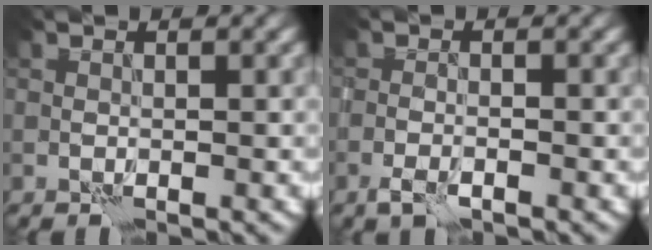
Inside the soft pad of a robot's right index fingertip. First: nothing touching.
{"total": 1.5, "force": [-1.0, 0.3, 1.0], "torque": [-0.023, 0.000, -0.022]}